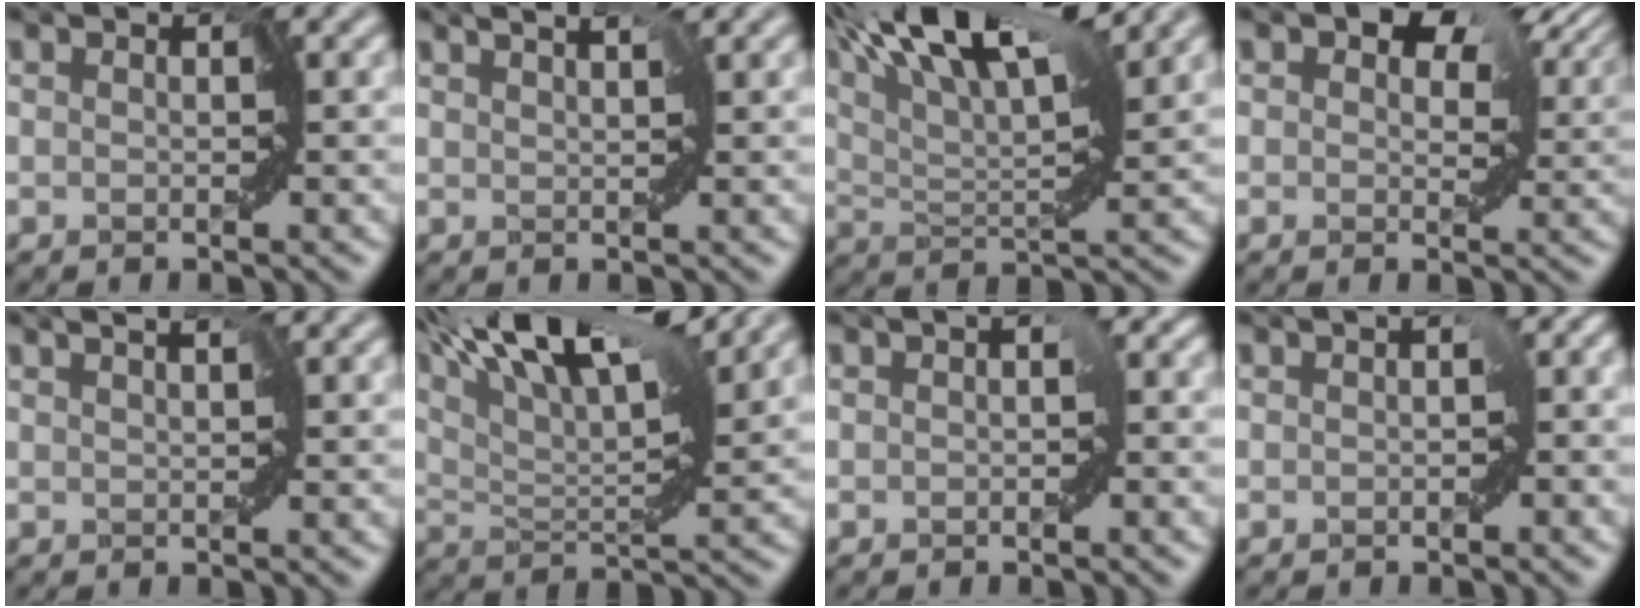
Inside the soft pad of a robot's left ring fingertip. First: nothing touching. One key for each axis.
{"total": 1.3, "fx": 1.2, "fy": -0.7, "fz": 0.2, "tx": -0.010, "ty": -0.001, "tz": 0.025}
{"total": 10.8, "fx": 7.3, "fy": 2.4, "fz": 7.6, "tx": -0.143, "ty": 0.030, "tz": 0.119}
{"total": 7.1, "fx": 3.6, "fy": 3.8, "fz": 4.8, "tx": -0.062, "ty": 0.012, "tz": 0.058}
{"total": 1.0, "fx": 0.8, "fy": -0.5, "fz": 0.2, "tx": -0.007, "ty": 0.000, "tz": 0.020}
{"total": 12.2, "fx": 8.5, "fy": 2.9, "fz": 8.3, "tx": -0.153, "ty": 0.029, "tz": 0.128}
{"total": 1.5, "fx": -0.2, "fy": 0.8, "fz": 1.3, "tx": -0.013, "ty": 0.003, "tz": 0.002}
{"total": 3.1, "fx": -0.3, "fy": 1.7, "fz": 2.5, "tx": -0.021, "ty": 0.006, "tz": -0.003}